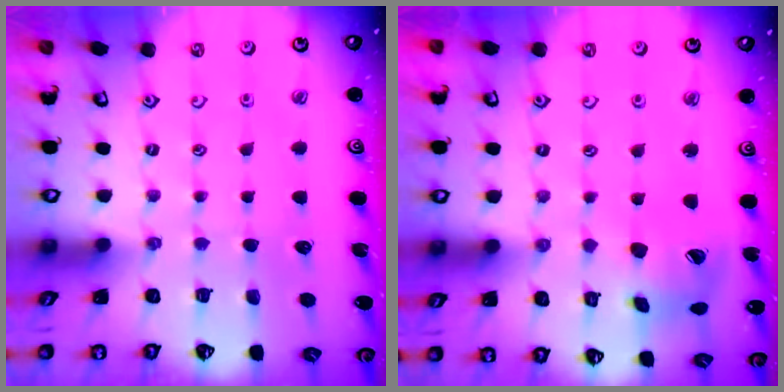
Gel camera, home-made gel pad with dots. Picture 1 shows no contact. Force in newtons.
{"total": 11.4, "press": 11.3, "slide": 1.3}